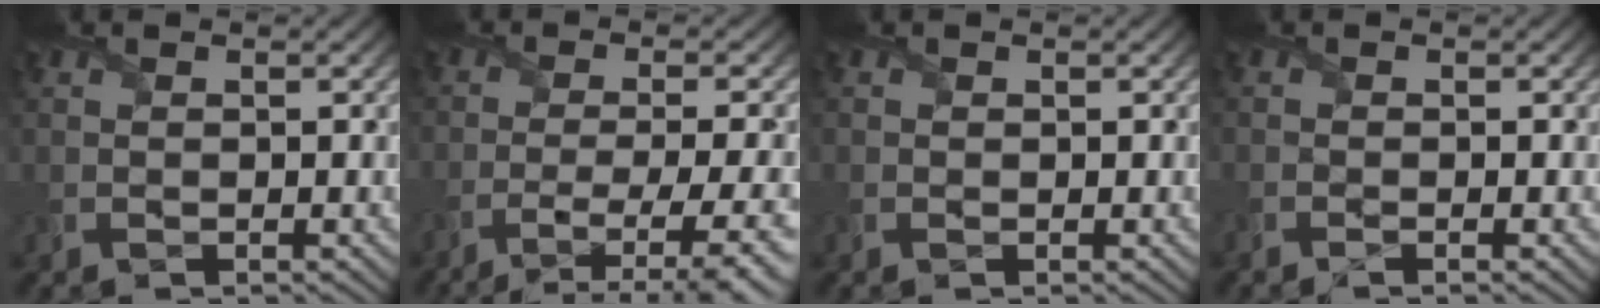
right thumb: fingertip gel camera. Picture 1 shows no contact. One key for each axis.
{"total": 8.0, "fx": -4.9, "fy": 1.3, "fz": 6.3, "tx": -0.100, "ty": -0.005, "tz": -0.073}
{"total": 0.0}
{"total": 0.7, "fx": -0.7, "fy": -0.1, "fz": 0.3, "tx": -0.006, "ty": -0.002, "tz": -0.014}